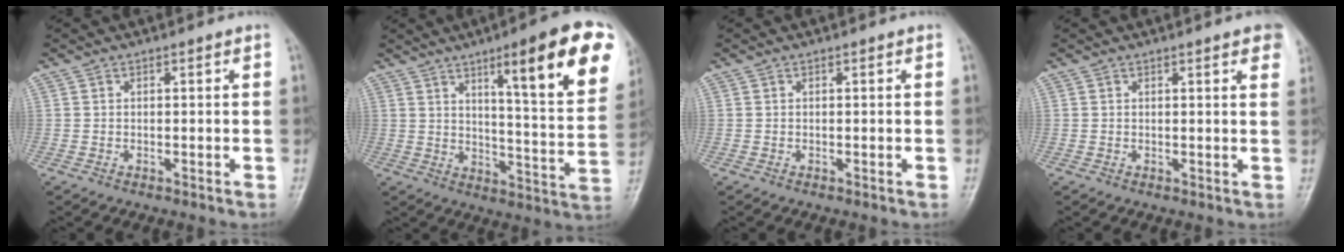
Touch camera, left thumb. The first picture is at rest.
{"total": 20.6, "force": [10.1, 3.7, 17.6], "torque": [-0.204, -0.035, 0.141]}
{"total": 0.0}
{"total": 4.9, "force": [3.1, 1.0, 3.6], "torque": [-0.030, 0.001, 0.028]}